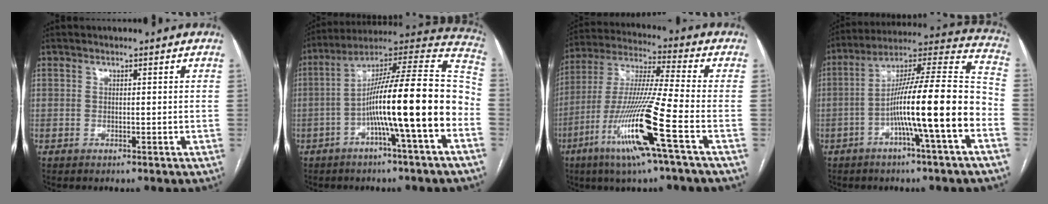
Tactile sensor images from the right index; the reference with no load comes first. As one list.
[{"total": 19.9, "force": [-5.1, 0.3, 19.2], "torque": [-0.286, 0.027, -0.089]}, {"total": 16.6, "force": [-6.9, -1.1, 15.1], "torque": [-0.311, -0.023, -0.134]}, {"total": 17.7, "force": [-5.4, 0.1, 16.8], "torque": [-0.273, 0.019, -0.095]}]